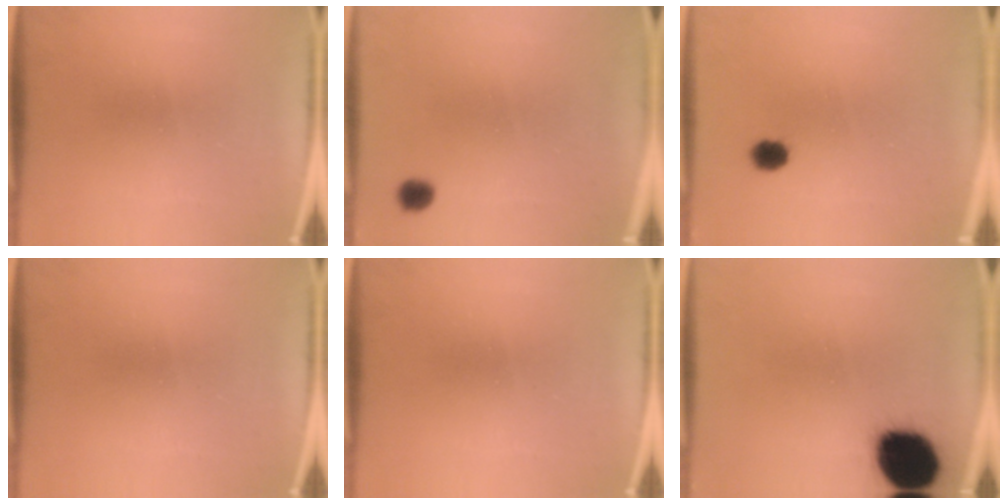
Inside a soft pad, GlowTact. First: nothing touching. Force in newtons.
{"total": 2.3}
{"total": 3.4}
{"total": 0.0}
{"total": 0.0}
{"total": 16.5}